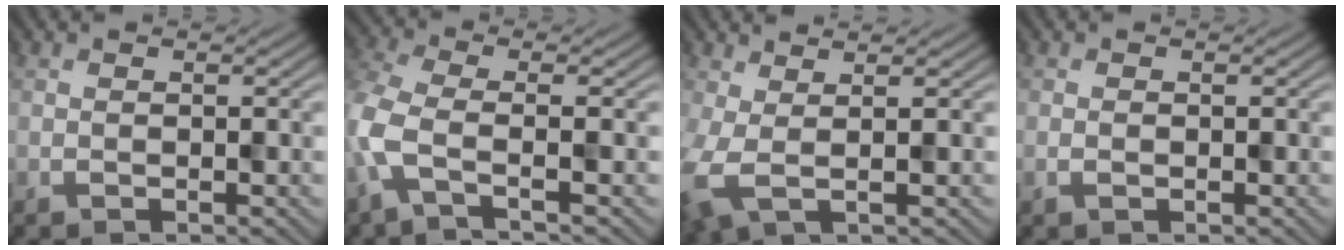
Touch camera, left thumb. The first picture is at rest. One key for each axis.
{"total": 4.9, "fx": -2.1, "fy": 1.3, "fz": 4.2, "tx": -0.103, "ty": -0.005, "tz": -0.060}
{"total": 4.4, "fx": 0.4, "fy": 1.6, "fz": 4.1, "tx": -0.096, "ty": -0.001, "tz": 0.003}
{"total": 0.8, "fx": -0.2, "fy": 0.6, "fz": 0.5, "tx": -0.008, "ty": -0.002, "tz": -0.003}